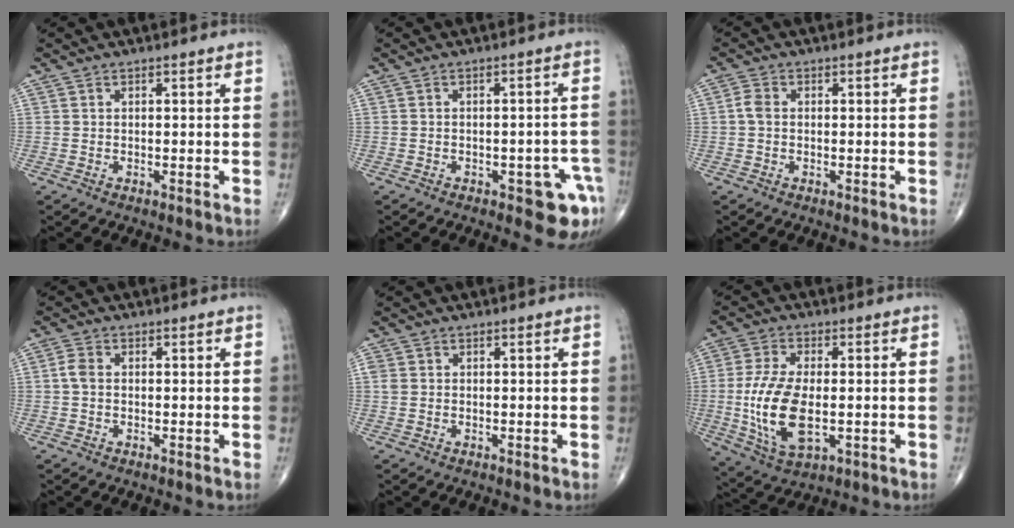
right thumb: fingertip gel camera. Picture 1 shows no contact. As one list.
[{"total": 7.4, "force": [-3.6, 3.0, 5.7], "torque": [-0.044, 0.020, -0.039]}, {"total": 2.2, "force": [-0.1, 1.6, 1.5], "torque": [-0.031, 0.005, -0.006]}, {"total": 2.3, "force": [0.0, 1.6, 1.7], "torque": [-0.035, 0.004, -0.004]}, {"total": 1.3, "force": [0.2, 1.1, 0.6], "torque": [-0.013, 0.003, 0.006]}, {"total": 13.6, "force": [-1.7, 6.7, 11.8], "torque": [-0.245, -0.008, -0.024]}]